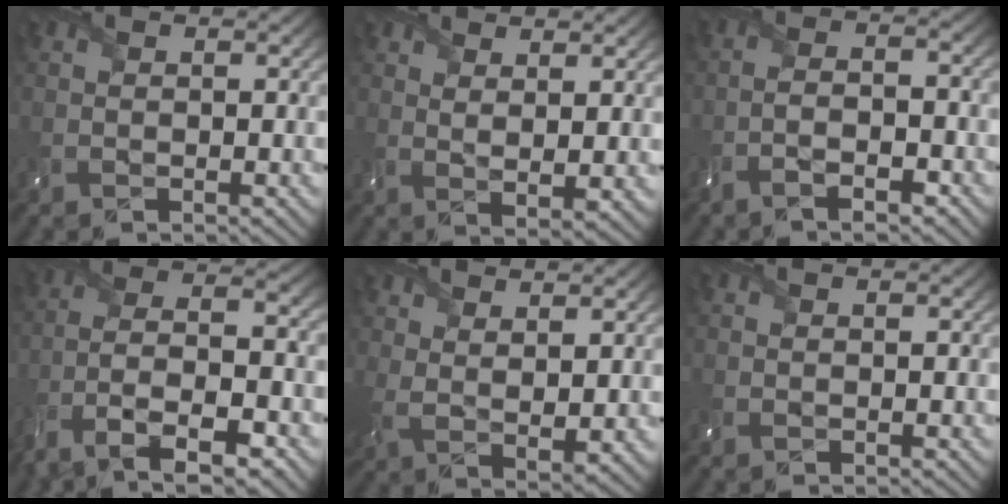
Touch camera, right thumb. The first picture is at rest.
{"total": 2.7, "force": [1.9, 0.3, 1.9], "torque": [-0.046, -0.005, 0.040]}
{"total": 5.4, "force": [-3.5, 1.3, 3.8], "torque": [-0.071, -0.007, -0.069]}
{"total": 11.4, "force": [-6.8, 3.9, 8.2], "torque": [-0.168, -0.008, -0.133]}
{"total": 4.4, "force": [3.0, 1.4, 2.9], "torque": [-0.071, -0.007, 0.063]}
{"total": 0.0}